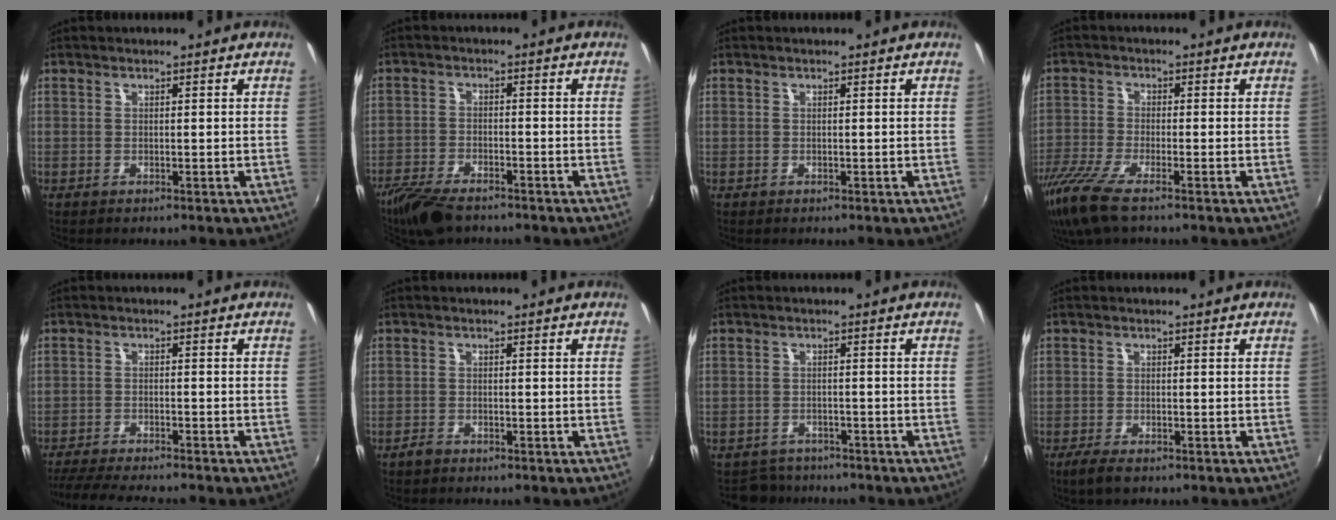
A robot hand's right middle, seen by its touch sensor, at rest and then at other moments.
{"total": 9.0, "force": [-7.3, 2.9, 4.4], "torque": [-0.115, -0.023, -0.137]}
{"total": 0.0}
{"total": 9.5, "force": [-6.9, 1.6, 6.4], "torque": [-0.154, -0.037, -0.135]}
{"total": 9.6, "force": [-8.7, 0.5, 4.1], "torque": [-0.099, -0.018, -0.142]}
{"total": 1.4, "force": [-1.3, 0.5, 0.4], "torque": [-0.012, 0.001, -0.025]}
{"total": 4.4, "force": [-3.9, 2.1, 0.1], "torque": [-0.017, 0.001, -0.064]}
{"total": 3.1, "force": [-2.2, 1.1, 1.9], "torque": [-0.047, -0.008, -0.043]}